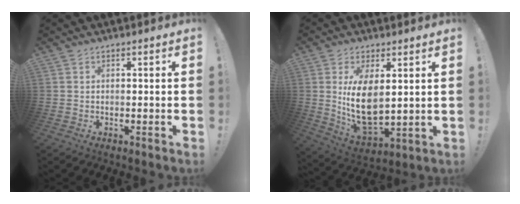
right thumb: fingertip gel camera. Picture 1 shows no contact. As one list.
[{"total": 12.7, "force": [3.3, 6.4, 10.4], "torque": [-0.191, -0.036, 0.059]}]